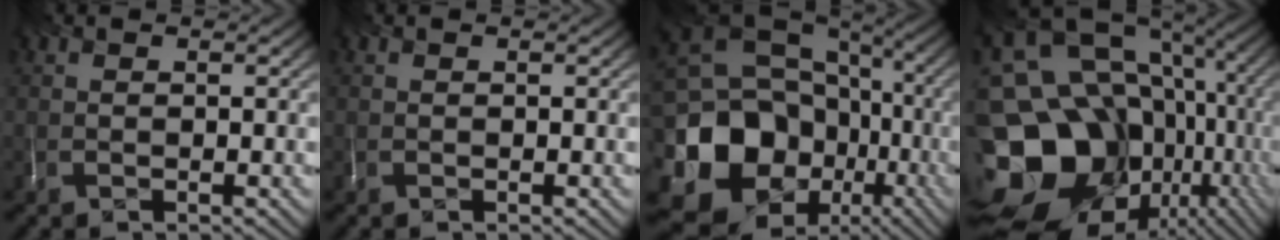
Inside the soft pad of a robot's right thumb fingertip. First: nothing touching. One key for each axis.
{"total": 0.0}
{"total": 19.4, "fx": -6.9, "fy": 16.2, "fz": 8.2, "tx": -0.198, "ty": -0.044, "tz": -0.114}
{"total": 22.8, "fx": -6.7, "fy": 19.0, "fz": 10.7, "tx": -0.262, "ty": -0.043, "tz": -0.108}